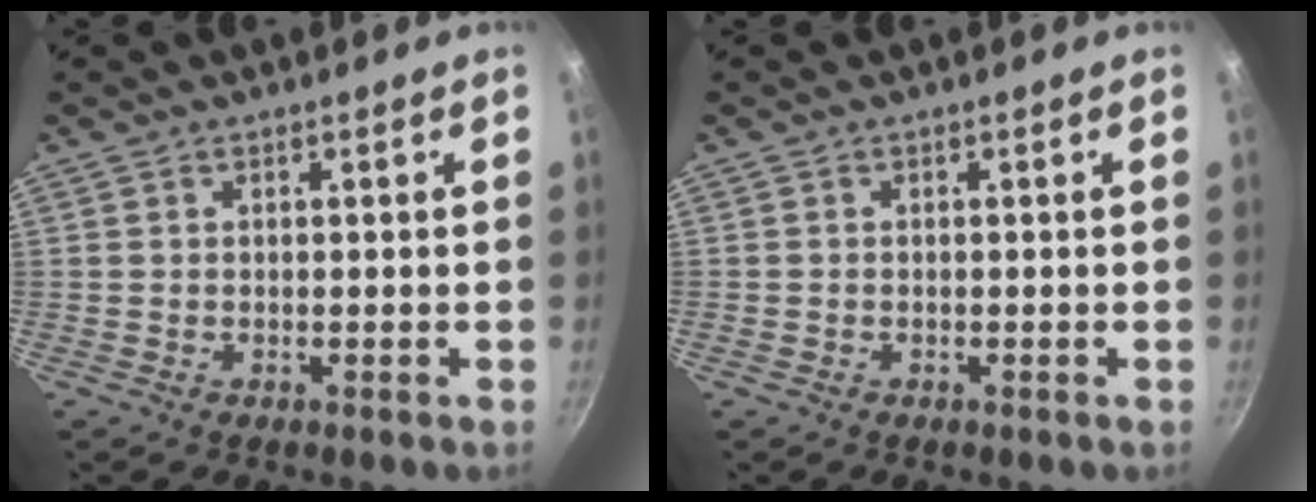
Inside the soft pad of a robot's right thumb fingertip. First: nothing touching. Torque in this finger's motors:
{"motor_torque": [0.21, -0.13, 0.48, -0.30, 0.04]}